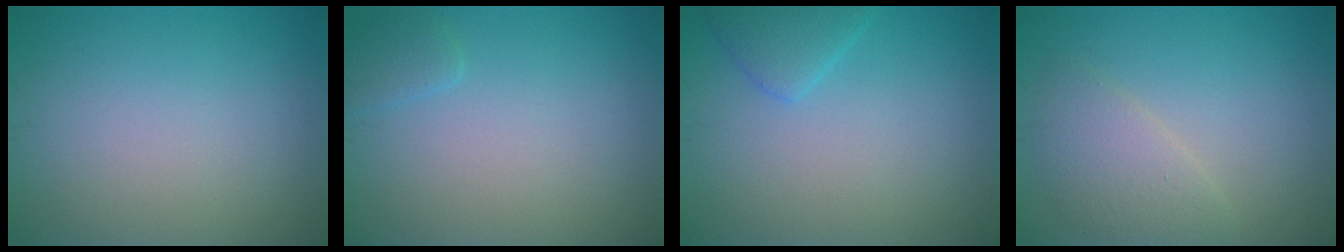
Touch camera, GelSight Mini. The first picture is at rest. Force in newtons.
{"total": 1.0, "press": 1.0, "slide": 0.1}
{"total": 1.6, "press": 1.6, "slide": 0.0}
{"total": 2.9, "press": 2.9, "slide": 0.2}